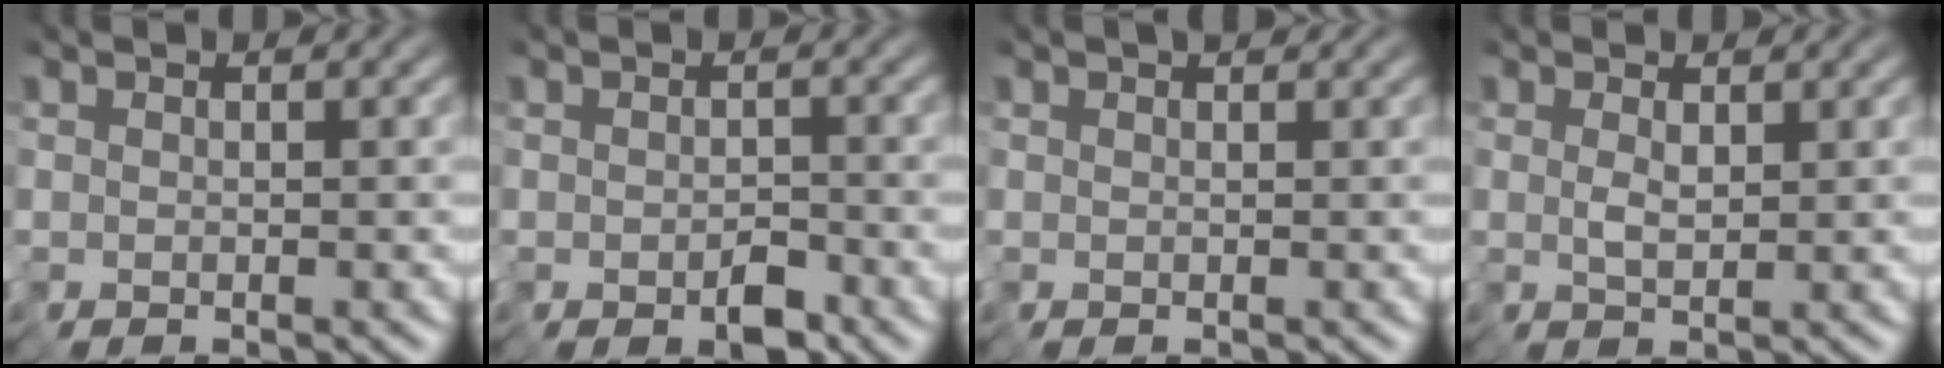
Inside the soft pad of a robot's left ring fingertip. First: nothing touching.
{"total": 2.3, "force": [-1.1, 1.2, 1.7], "torque": [-0.026, -0.003, -0.016]}
{"total": 0.7, "force": [0.3, 0.4, 0.5], "torque": [-0.010, 0.005, 0.002]}
{"total": 1.2, "force": [0.8, 0.3, 0.8], "torque": [-0.019, 0.006, 0.018]}